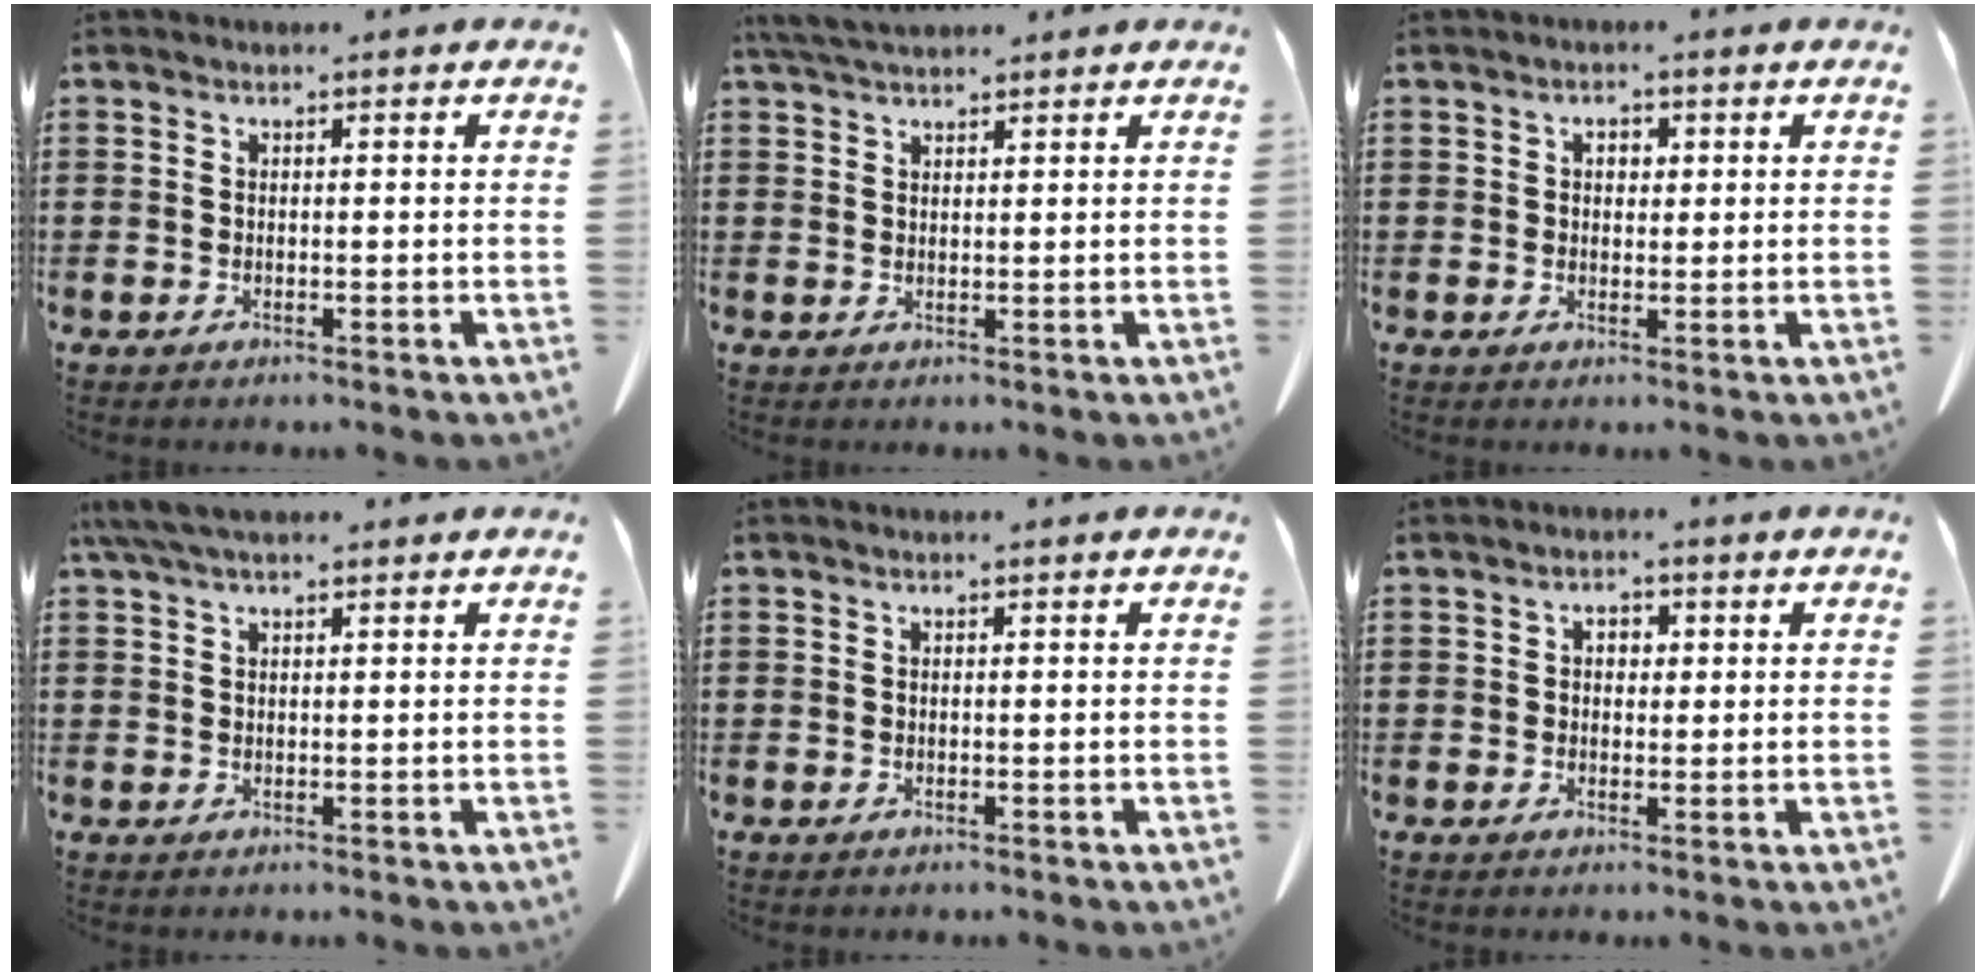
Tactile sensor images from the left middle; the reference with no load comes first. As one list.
[{"total": 3.5, "force": [3.1, 0.8, 1.5], "torque": [-0.037, -0.001, 0.058]}, {"total": 2.0, "force": [0.7, 1.5, 1.1], "torque": [-0.019, 0.007, 0.009]}, {"total": 3.4, "force": [2.2, 1.0, 2.4], "torque": [-0.053, 0.005, 0.042]}, {"total": 0.0}, {"total": 2.0, "force": [0.4, 1.5, 1.2], "torque": [-0.020, 0.006, 0.004]}]